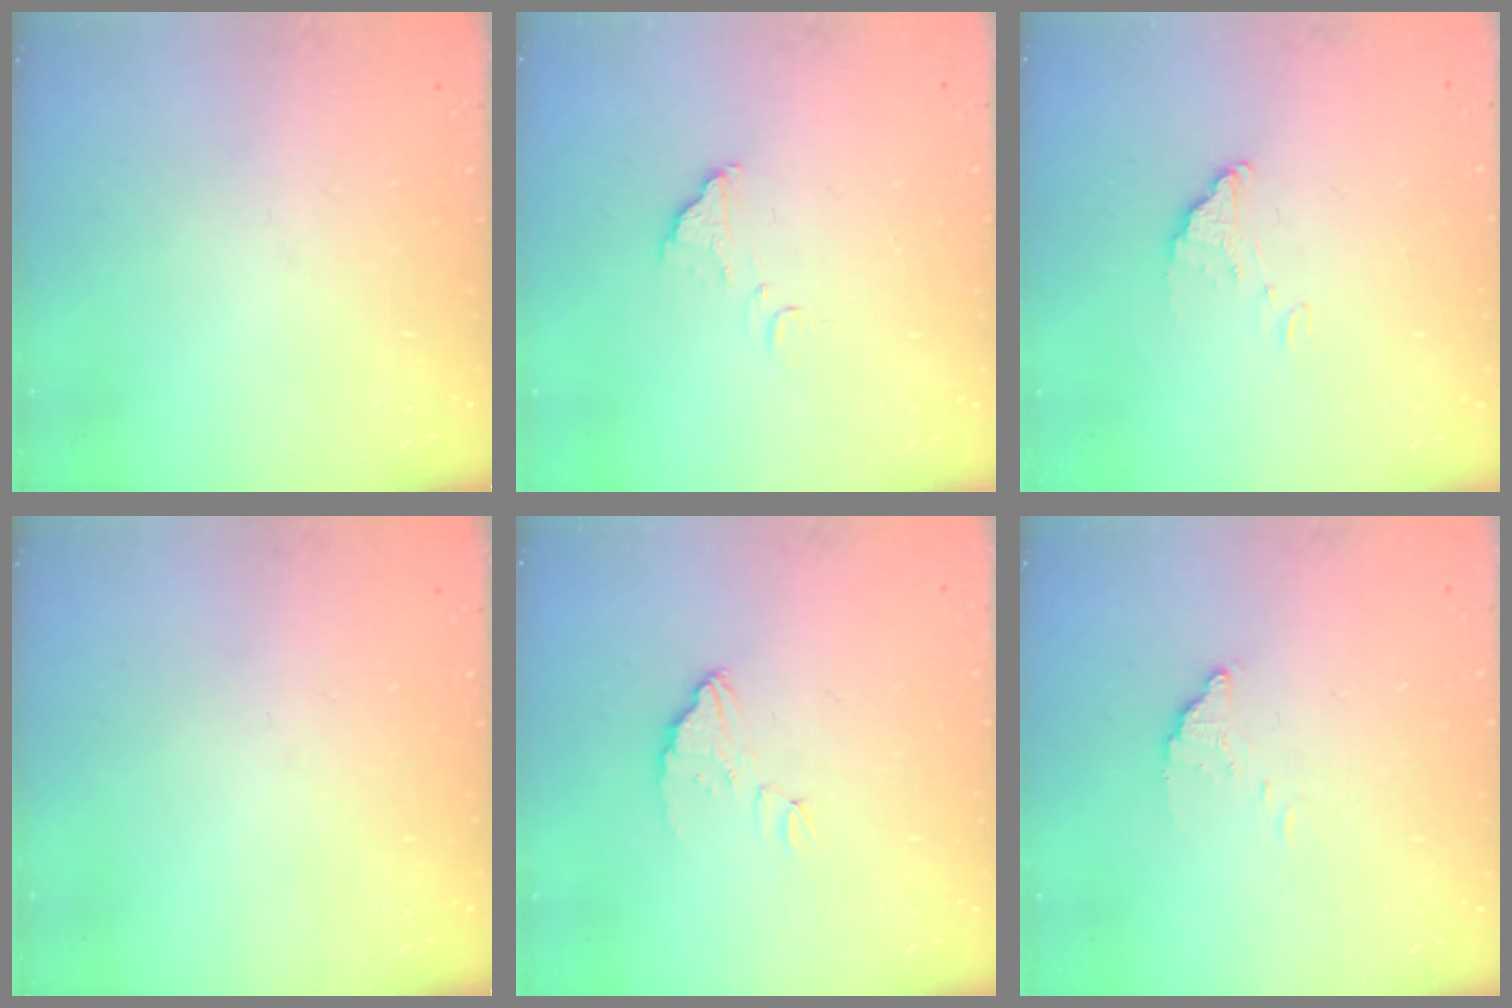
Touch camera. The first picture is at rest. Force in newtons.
{"total": 2.4, "press": 2.4, "slide": 0.1}
{"total": 1.6, "press": 1.6, "slide": 0.1}
{"total": 0.0}
{"total": 4.7, "press": 4.6, "slide": 0.6}
{"total": 3.4, "press": 3.4, "slide": 0.1}